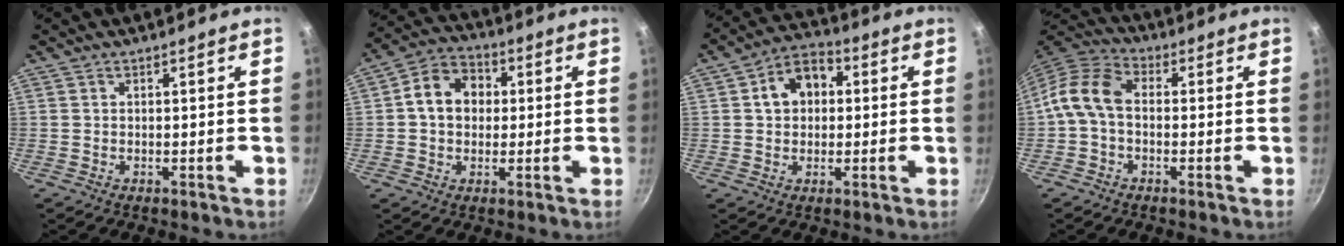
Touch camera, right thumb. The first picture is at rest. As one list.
[{"total": 9.7, "force": [1.0, 7.8, 5.7], "torque": [-0.066, 0.022, -0.001]}, {"total": 9.0, "force": [1.6, 6.8, 5.8], "torque": [-0.057, 0.021, 0.012]}, {"total": 8.5, "force": [-0.7, 5.8, 6.3], "torque": [-0.122, 0.034, -0.032]}]